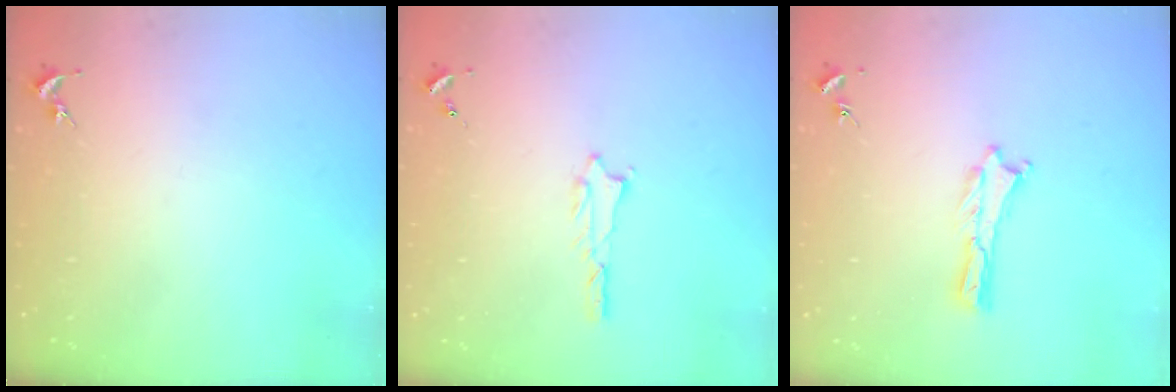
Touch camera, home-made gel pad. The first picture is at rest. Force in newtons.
{"total": 0.9, "press": 0.9, "slide": 0.2}
{"total": 0.0}